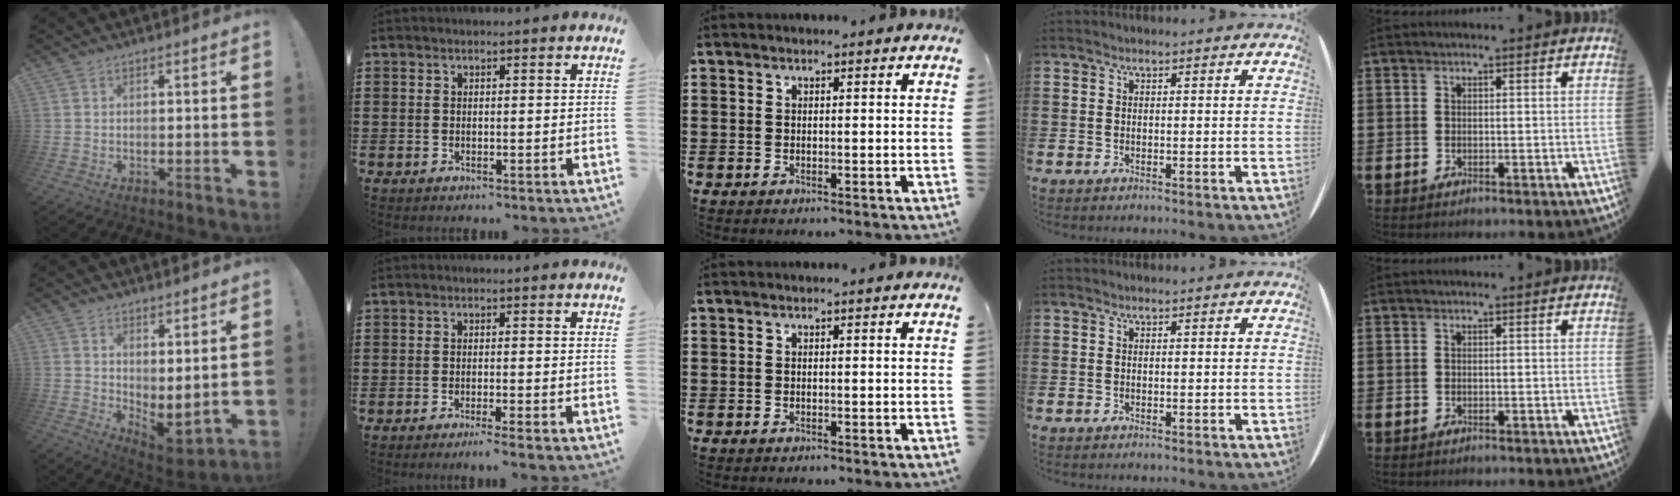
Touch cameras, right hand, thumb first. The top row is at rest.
{"thumb": {"total": 5.0, "force": [3.0, 2.0, 3.4], "torque": [-0.037, -0.048, 0.063]}, "index": {"total": 1.5, "force": [-1.2, -0.3, 0.9], "torque": [-0.015, -0.002, -0.022]}}